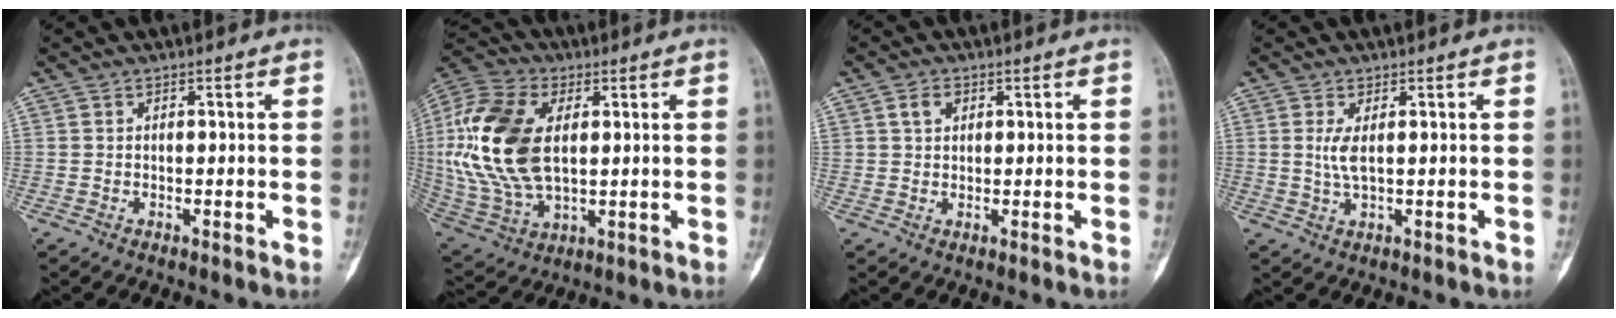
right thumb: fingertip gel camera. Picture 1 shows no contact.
{"total": 20.8, "force": [2.8, 12.3, 16.6], "torque": [-0.353, -0.006, 0.054]}
{"total": 2.7, "force": [1.1, 2.0, 1.5], "torque": [-0.021, 0.001, 0.021]}
{"total": 3.0, "force": [0.6, 0.8, 2.9], "torque": [-0.072, -0.006, 0.018]}